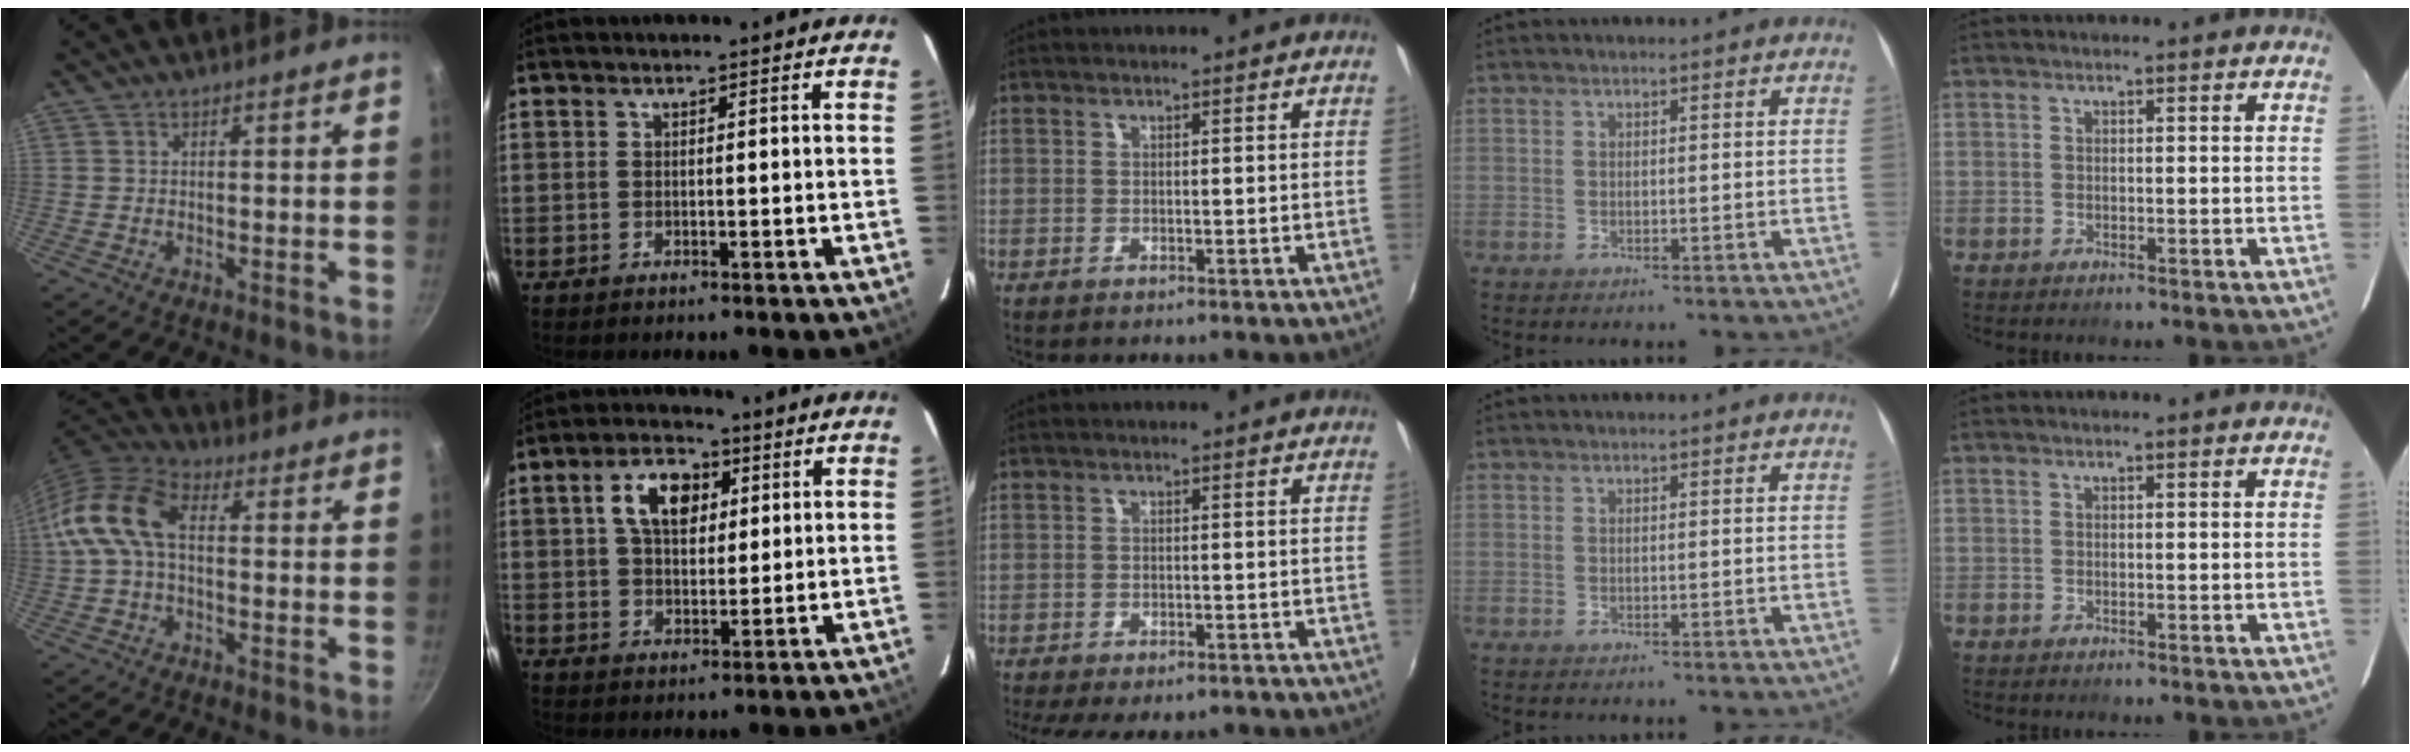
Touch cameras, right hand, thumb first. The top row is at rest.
{"thumb": {"total": 11.0, "force": [0.4, 6.8, 8.7], "torque": [-0.165, 0.034, -0.012]}, "index": {"total": 9.2, "force": [2.9, 5.5, 6.7], "torque": [-0.118, 0.024, 0.051]}, "middle": {"total": 10.3, "force": [-8.5, 2.9, 5.0], "torque": [-0.108, -0.029, -0.120]}}